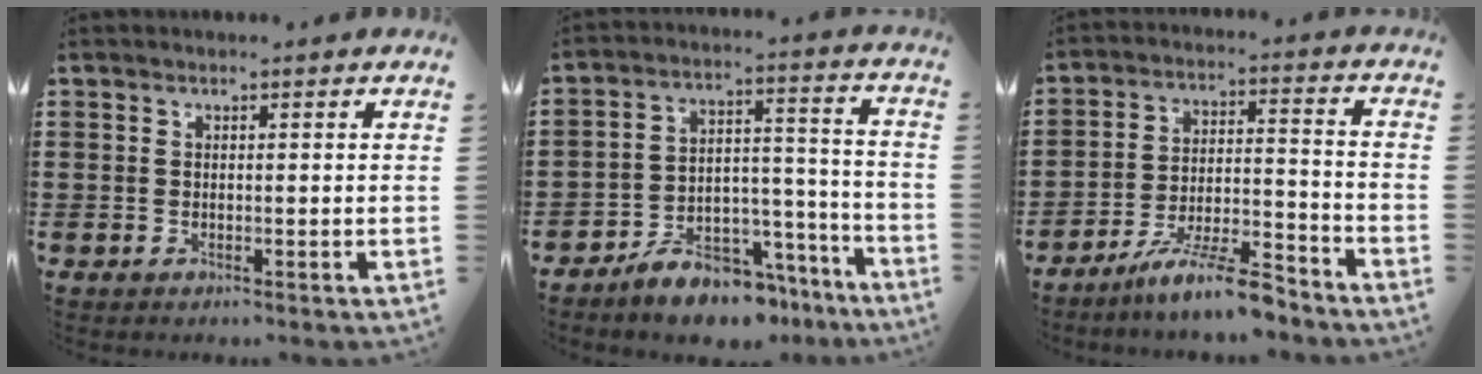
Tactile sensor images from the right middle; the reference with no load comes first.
{"total": 8.3, "force": [-7.5, 2.7, 2.3], "torque": [-0.033, 0.032, -0.138]}
{"total": 9.4, "force": [-7.9, 0.3, 5.0], "torque": [-0.090, 0.005, -0.149]}